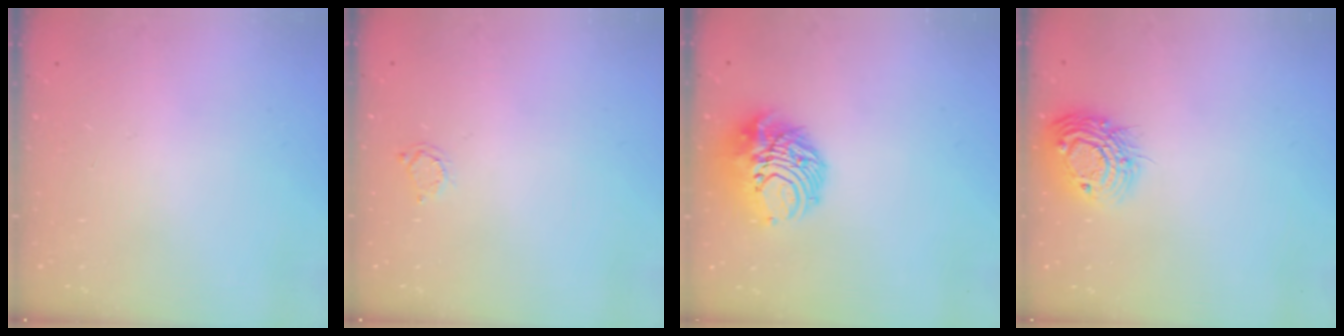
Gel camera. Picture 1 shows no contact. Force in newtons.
{"total": 2.0, "press": 2.0, "slide": 0.3}
{"total": 11.0, "press": 10.9, "slide": 0.9}
{"total": 12.9, "press": 12.8, "slide": 1.0}